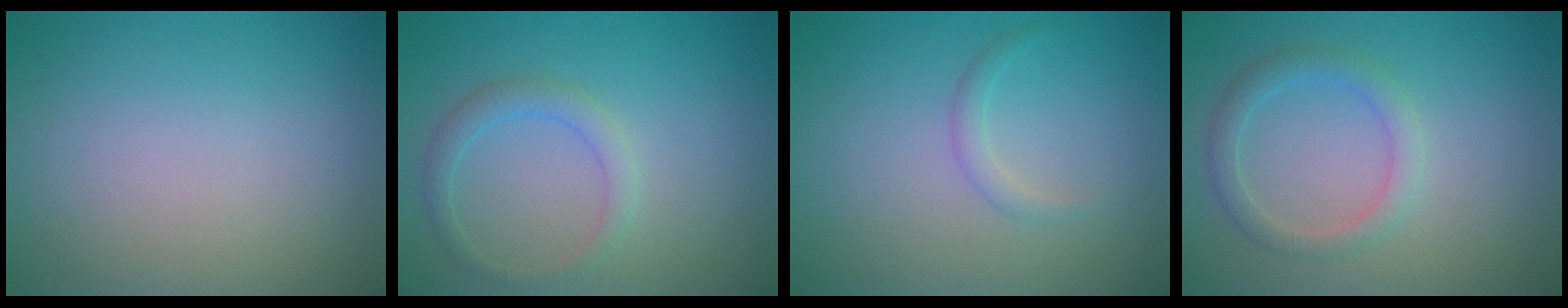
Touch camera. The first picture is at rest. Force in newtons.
{"total": 2.0, "press": 2.0, "slide": 0.1}
{"total": 1.0, "press": 1.0, "slide": 0.1}
{"total": 2.2, "press": 2.2, "slide": 0.1}